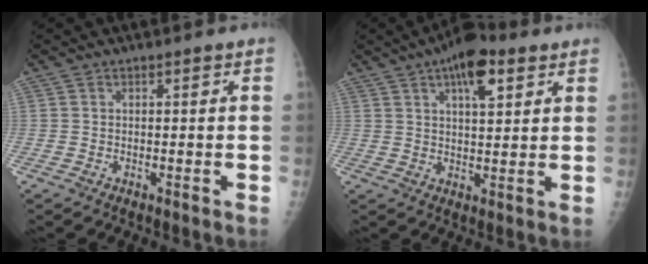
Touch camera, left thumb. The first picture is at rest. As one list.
[{"total": 9.9, "force": [5.1, 4.0, 7.6], "torque": [-0.098, -0.011, 0.077]}]